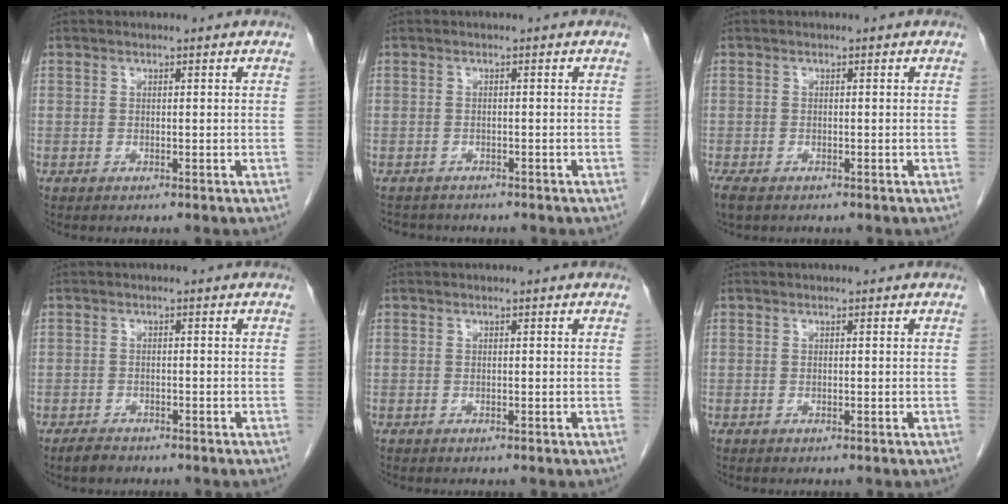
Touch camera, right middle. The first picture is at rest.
{"total": 3.6, "force": [-3.2, 1.5, 0.6], "torque": [-0.009, -0.004, -0.045]}
{"total": 3.0, "force": [-2.1, 1.4, 1.7], "torque": [-0.041, -0.010, -0.032]}
{"total": 2.0, "force": [-1.7, 0.8, 0.7], "torque": [-0.020, -0.001, -0.025]}
{"total": 0.0}
{"total": 0.0}